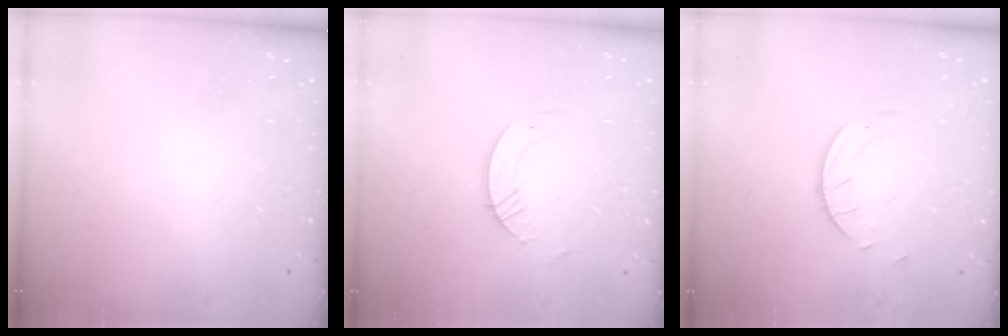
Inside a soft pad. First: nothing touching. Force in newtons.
{"total": 3.7, "press": 3.7, "slide": 0.3}
{"total": 2.5, "press": 2.5, "slide": 0.2}